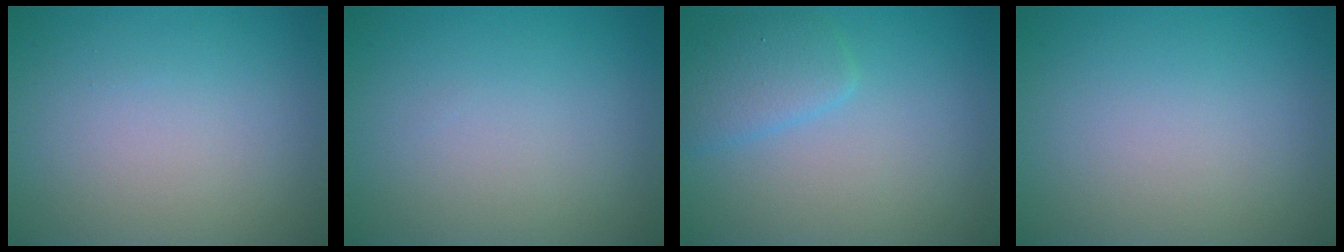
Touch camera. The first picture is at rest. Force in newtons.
{"total": 0.0}
{"total": 2.6, "press": 2.6, "slide": 0.1}
{"total": 0.0}